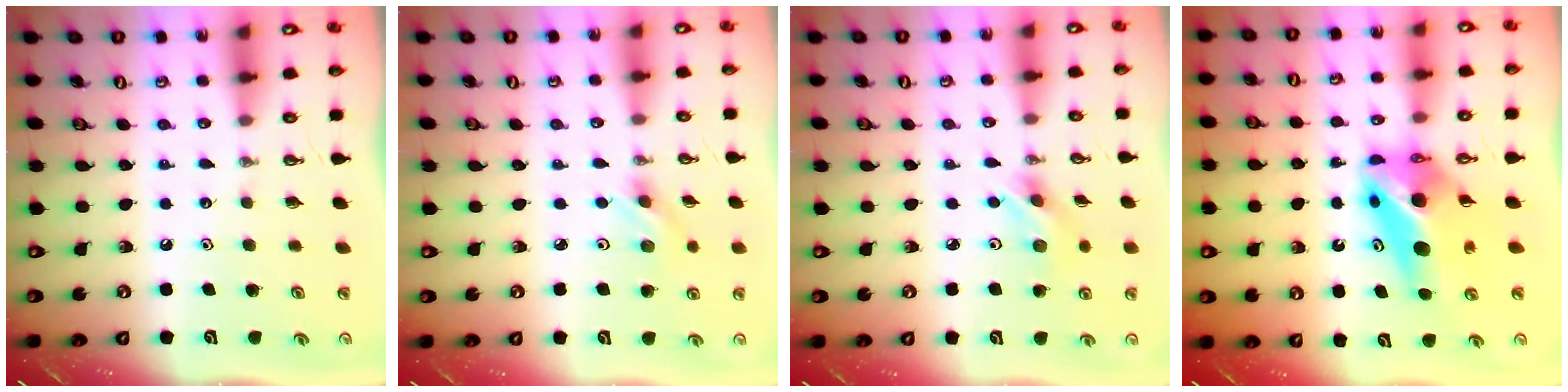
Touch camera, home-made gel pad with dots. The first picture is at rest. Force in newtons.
{"total": 2.6, "press": 2.3, "slide": 1.1}
{"total": 4.6, "press": 4.5, "slide": 0.3}
{"total": 9.7, "press": 9.4, "slide": 2.3}